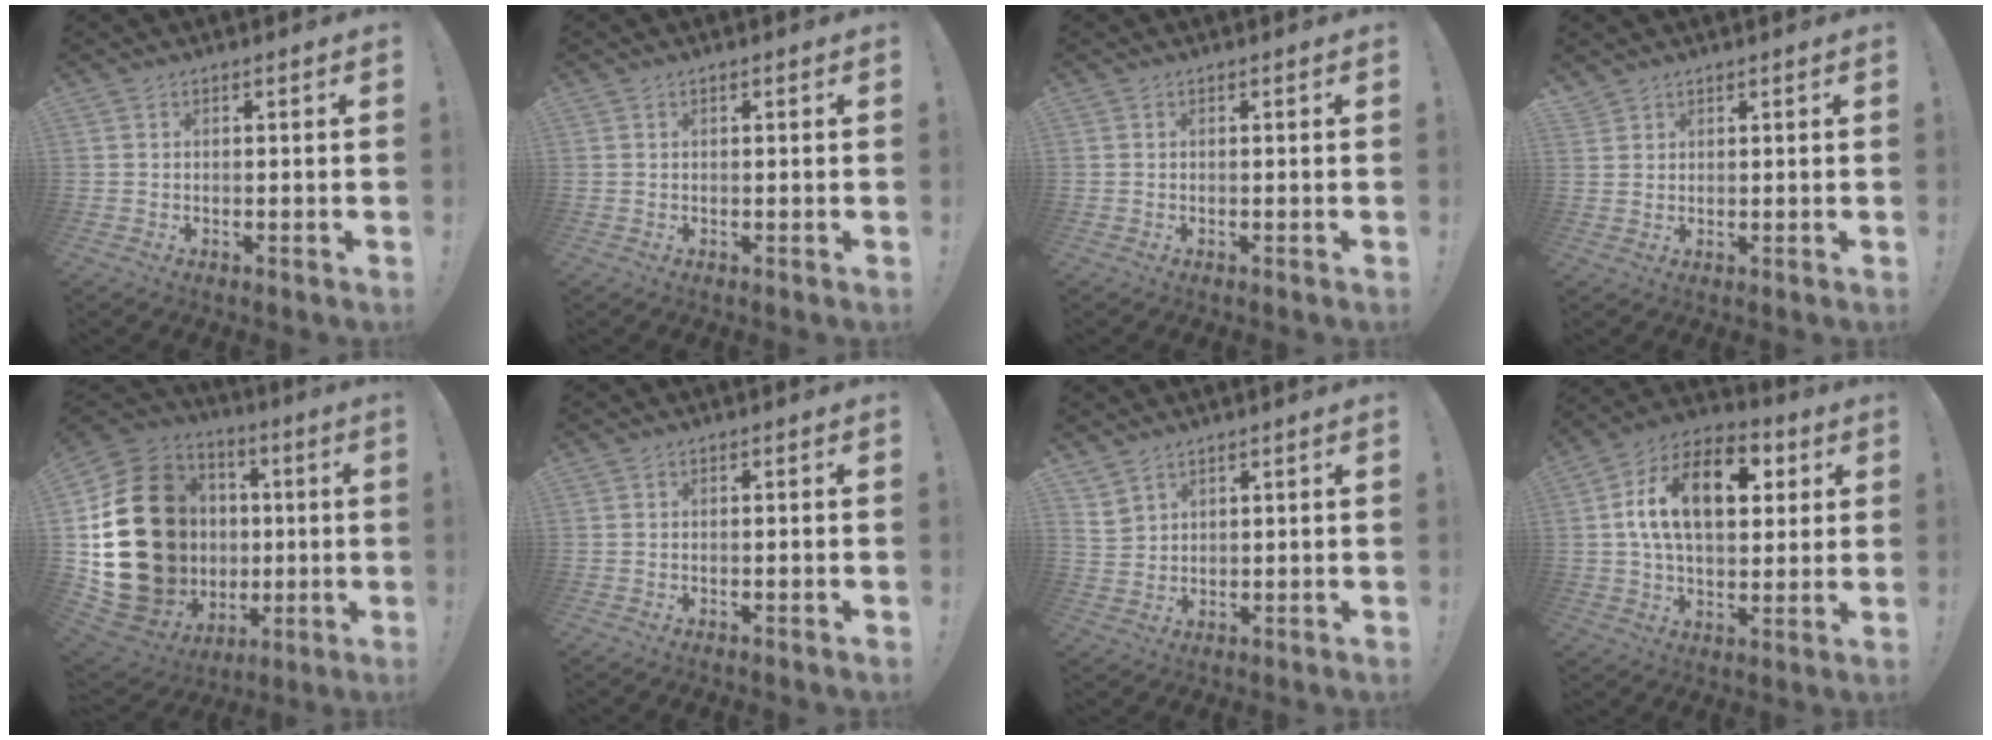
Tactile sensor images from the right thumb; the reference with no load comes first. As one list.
[{"total": 0.0}, {"total": 0.0}, {"total": 3.0, "force": [2.5, 1.6, -0.1], "torque": [0.011, -0.015, 0.045]}, {"total": 28.4, "force": [1.8, 23.3, 16.1], "torque": [-0.302, -0.007, 0.102]}, {"total": 0.8, "force": [-0.5, -0.5, 0.4], "torque": [-0.007, -0.002, -0.009]}, {"total": 4.1, "force": [3.3, 2.3, 0.5], "torque": [-0.005, -0.018, 0.063]}, {"total": 18.9, "force": [4.9, 11.1, 14.4], "torque": [-0.238, 0.001, 0.080]}]